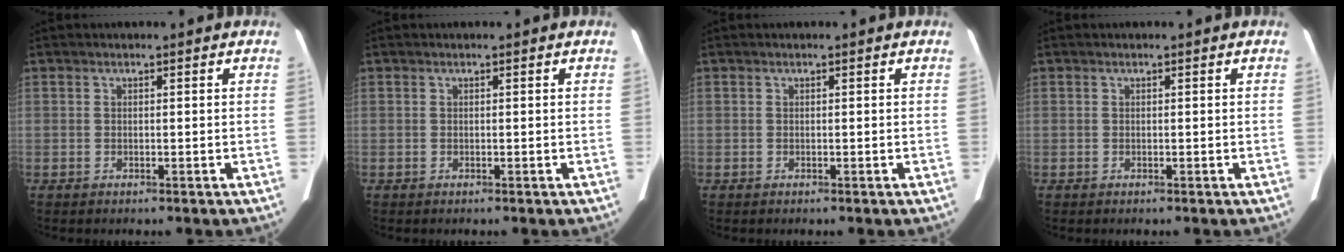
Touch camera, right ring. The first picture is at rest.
{"total": 0.0}
{"total": 0.0}
{"total": 0.0}